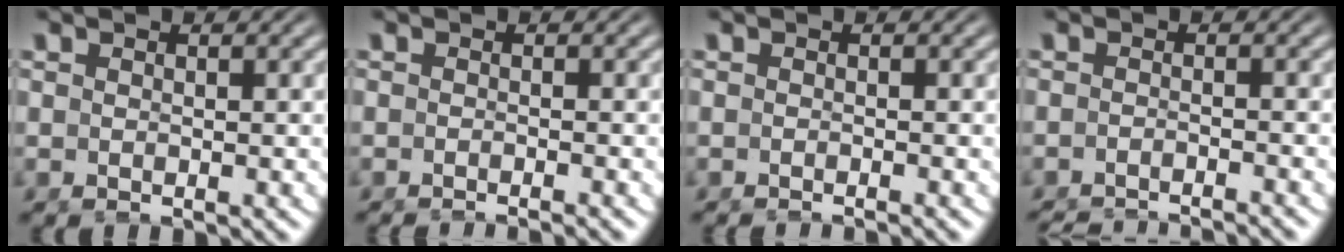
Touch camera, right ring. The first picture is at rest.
{"total": 2.4, "force": [-2.3, -0.2, 0.5], "torque": [-0.002, -0.008, -0.033]}
{"total": 1.7, "force": [-1.7, -0.3, 0.3], "torque": [-0.001, -0.006, -0.023]}
{"total": 4.4, "force": [-4.4, 0.1, 0.2], "torque": [0.001, -0.018, -0.065]}